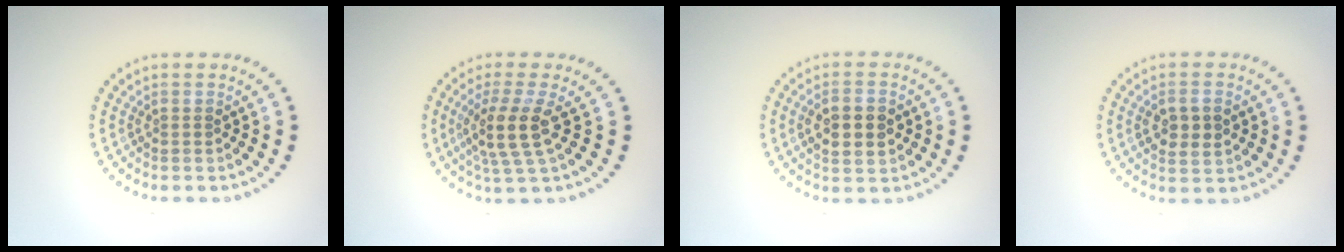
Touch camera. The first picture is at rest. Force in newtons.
{"total": 3.7, "press": 2.8, "slide": 2.4}
{"total": 3.5, "press": 3.5, "slide": 0.2}
{"total": 2.7, "press": 2.7, "slide": 0.4}